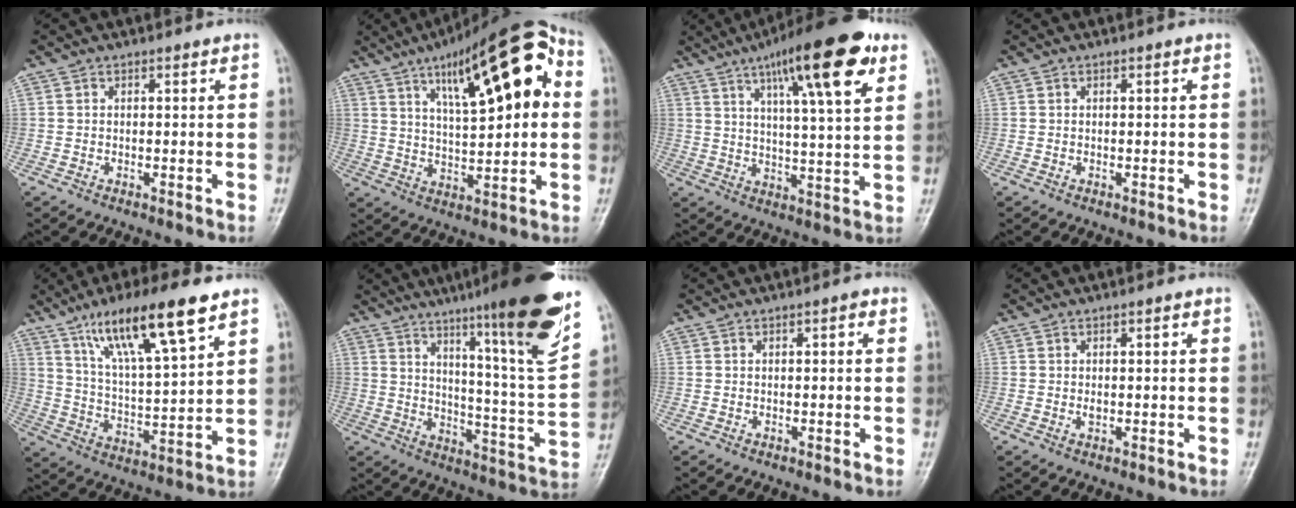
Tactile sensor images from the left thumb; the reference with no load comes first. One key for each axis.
{"total": 20.5, "fx": 6.7, "fy": 6.8, "fz": 18.1, "tx": -0.241, "ty": 0.009, "tz": 0.096}
{"total": 18.4, "fx": 9.4, "fy": 4.1, "fz": 15.3, "tx": -0.218, "ty": -0.022, "tz": 0.142}
{"total": 0.0}
{"total": 17.0, "fx": 10.2, "fy": 3.2, "fz": 13.2, "tx": -0.222, "ty": -0.037, "tz": 0.188}
{"total": 22.7, "fx": 14.5, "fy": 1.2, "fz": 17.4, "tx": -0.229, "ty": -0.069, "tz": 0.214}
{"total": 0.9, "fx": 0.2, "fy": 0.3, "fz": 0.8, "tx": -0.011, "ty": 0.002, "tz": 0.001}
{"total": 1.3, "fx": 0.1, "fy": 0.7, "fz": 1.1, "tx": -0.016, "ty": 0.001, "tz": 0.003}